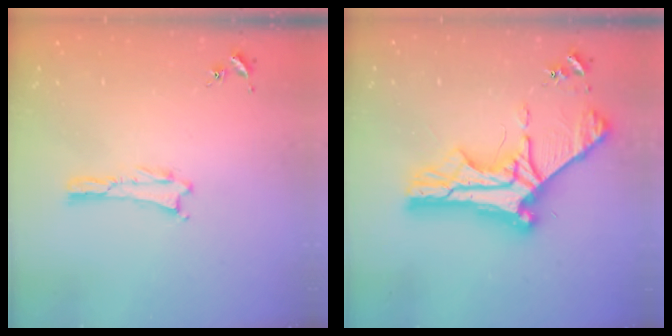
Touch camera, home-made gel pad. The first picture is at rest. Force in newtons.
{"total": 11.8, "press": 11.7, "slide": 1.2}